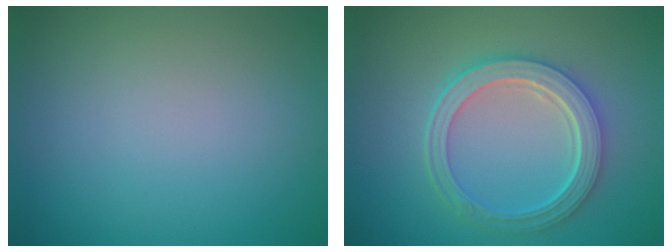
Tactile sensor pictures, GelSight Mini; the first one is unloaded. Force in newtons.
{"total": 5.7, "press": 4.3, "slide": 3.7}